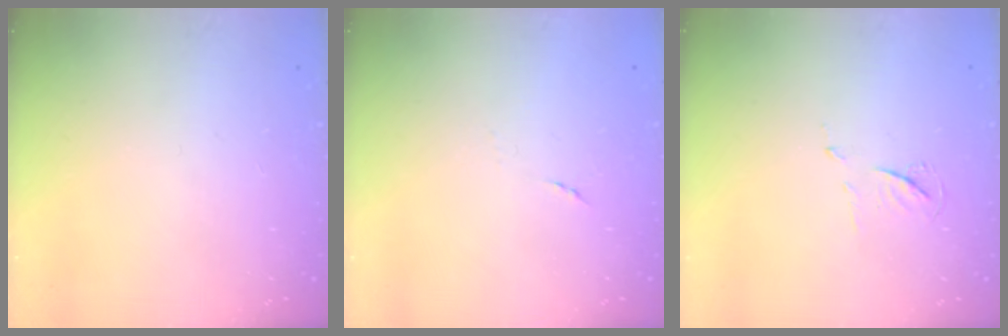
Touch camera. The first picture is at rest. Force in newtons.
{"total": 4.3, "press": 4.2, "slide": 1.2}
{"total": 5.6, "press": 5.6, "slide": 0.8}